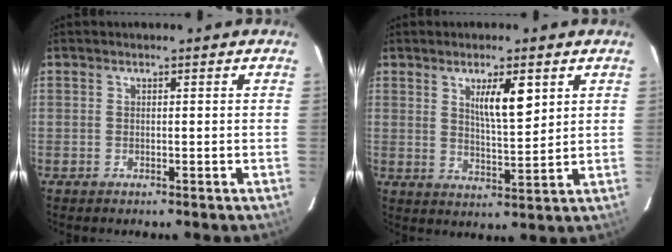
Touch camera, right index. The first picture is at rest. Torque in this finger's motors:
{"motor_torque": [0.14, 0.07, 0.15, 0.08]}